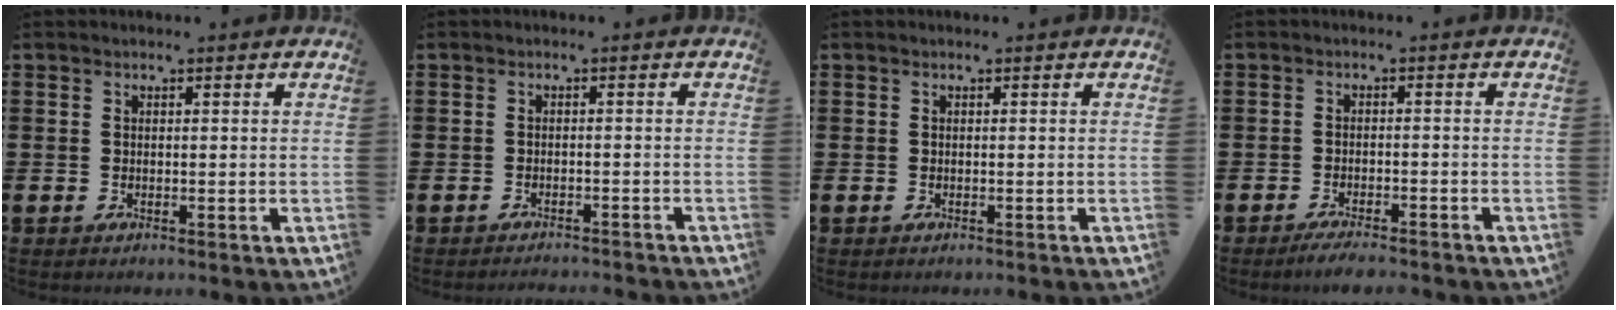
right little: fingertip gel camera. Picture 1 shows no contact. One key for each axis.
{"total": 1.0, "fx": -1.0, "fy": -0.1, "fz": 0.0, "tx": -0.001, "ty": 0.002, "tz": -0.022}
{"total": 0.0}
{"total": 1.9, "fx": -1.7, "fy": -0.1, "fz": 0.9, "tx": -0.013, "ty": 0.007, "tz": -0.032}